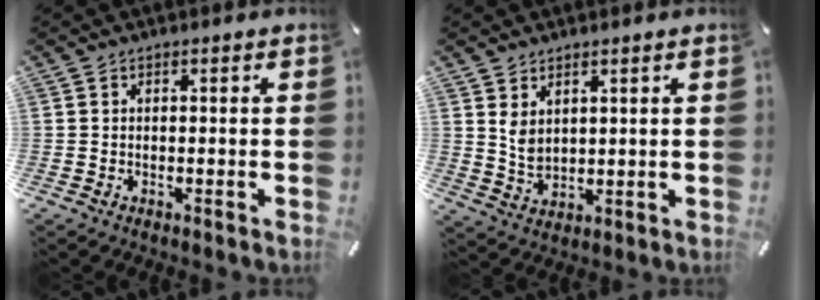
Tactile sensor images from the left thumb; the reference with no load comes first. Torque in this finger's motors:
{"motor_torque": [0.31, 0.23, 0.55, -0.62, 0.21]}